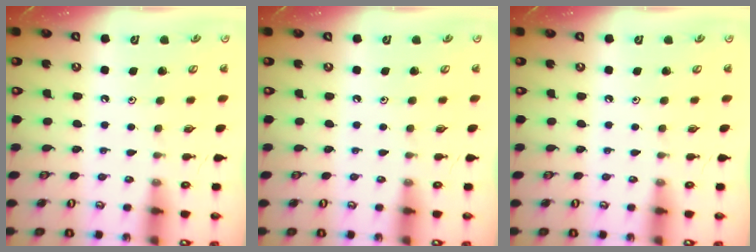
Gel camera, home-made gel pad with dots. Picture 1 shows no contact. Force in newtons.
{"total": 0.0}
{"total": 0.0}